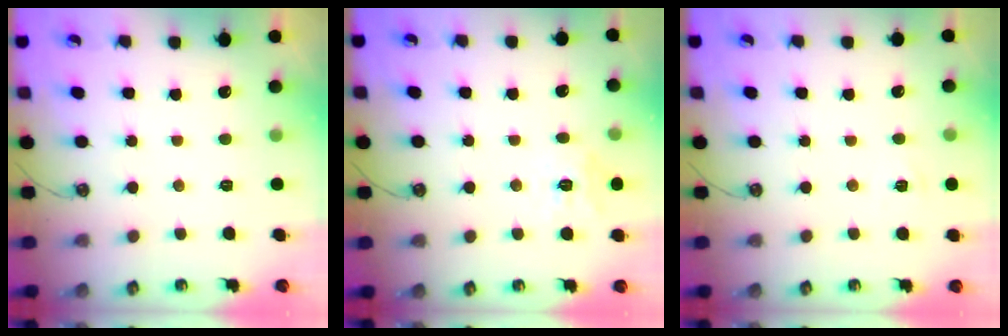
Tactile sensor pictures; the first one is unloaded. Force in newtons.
{"total": 10.0, "press": 9.9, "slide": 1.1}
{"total": 3.0, "press": 2.9, "slide": 0.4}